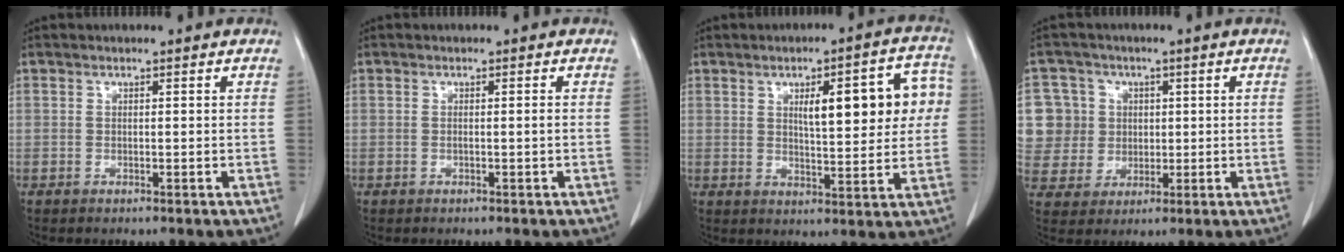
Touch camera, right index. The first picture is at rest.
{"total": 0.8, "force": [-0.2, -0.2, 0.8], "torque": [-0.013, -0.001, -0.001]}
{"total": 12.2, "force": [2.6, 3.4, 11.5], "torque": [-0.144, 0.031, 0.035]}
{"total": 9.9, "force": [1.9, 9.6, 1.2], "torque": [-0.038, 0.033, 0.050]}